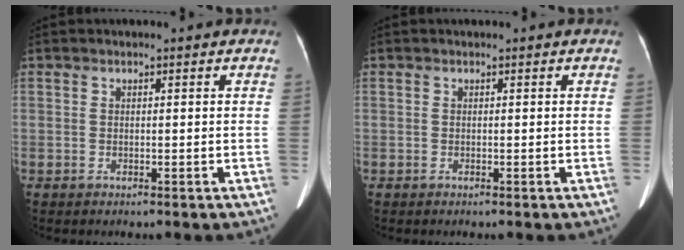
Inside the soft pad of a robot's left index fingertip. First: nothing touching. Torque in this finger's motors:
{"motor_torque": [0.00, 0.00, 0.00, 0.00]}